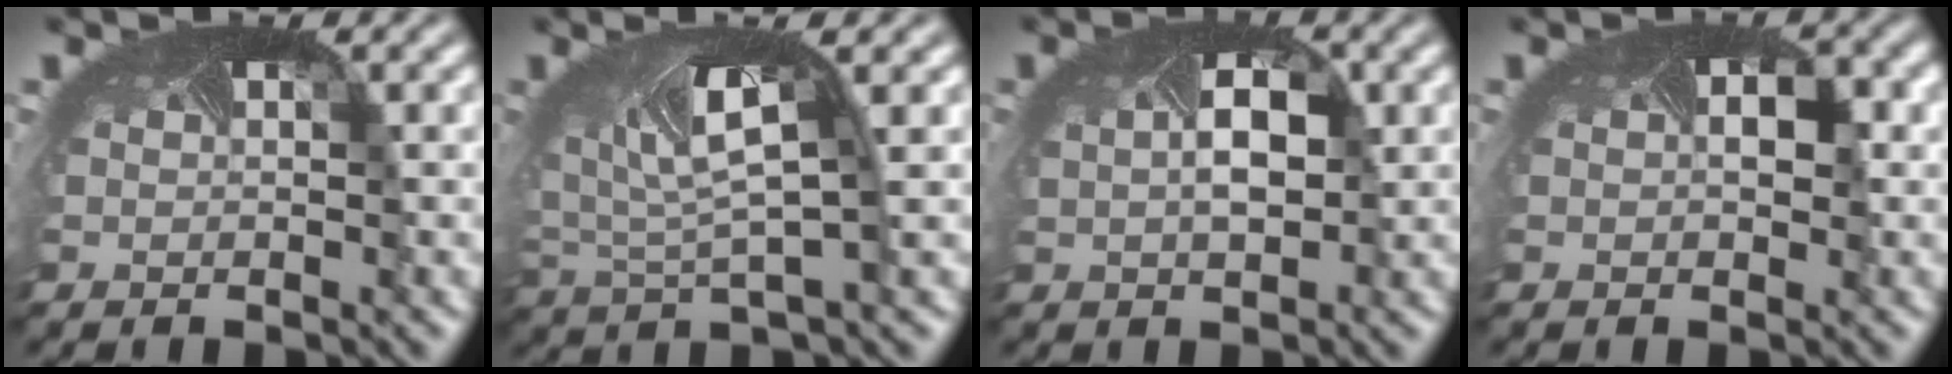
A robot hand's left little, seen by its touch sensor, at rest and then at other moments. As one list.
[{"total": 4.7, "force": [1.3, 1.7, 4.1], "torque": [-0.103, -0.003, 0.020]}, {"total": 2.9, "force": [0.5, 1.7, 2.3], "torque": [-0.055, 0.000, 0.007]}, {"total": 2.8, "force": [0.2, 1.6, 2.2], "torque": [-0.030, 0.004, 0.007]}]